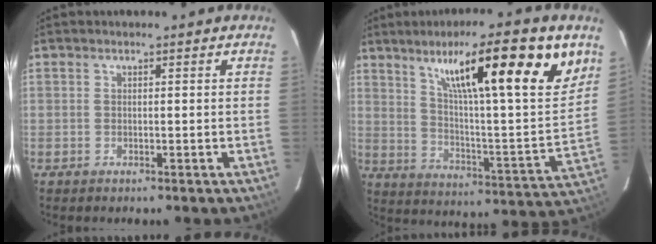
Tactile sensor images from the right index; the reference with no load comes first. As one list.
[{"total": 23.5, "force": [12.7, 2.3, 19.6], "torque": [-0.285, 0.005, 0.196]}]